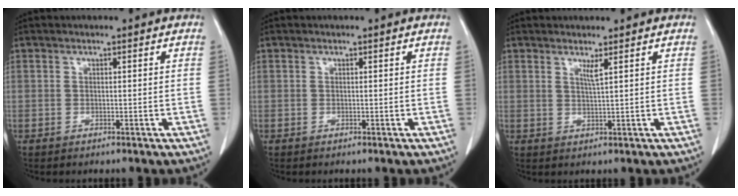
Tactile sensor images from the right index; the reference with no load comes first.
{"total": 0.0}
{"total": 1.5, "force": [0.9, -0.4, 1.2], "torque": [-0.025, -0.011, 0.019]}